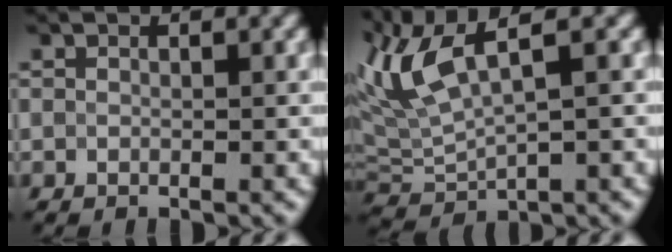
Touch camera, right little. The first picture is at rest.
{"total": 6.3, "force": [2.8, 2.0, 5.3], "torque": [-0.125, 0.014, 0.057]}